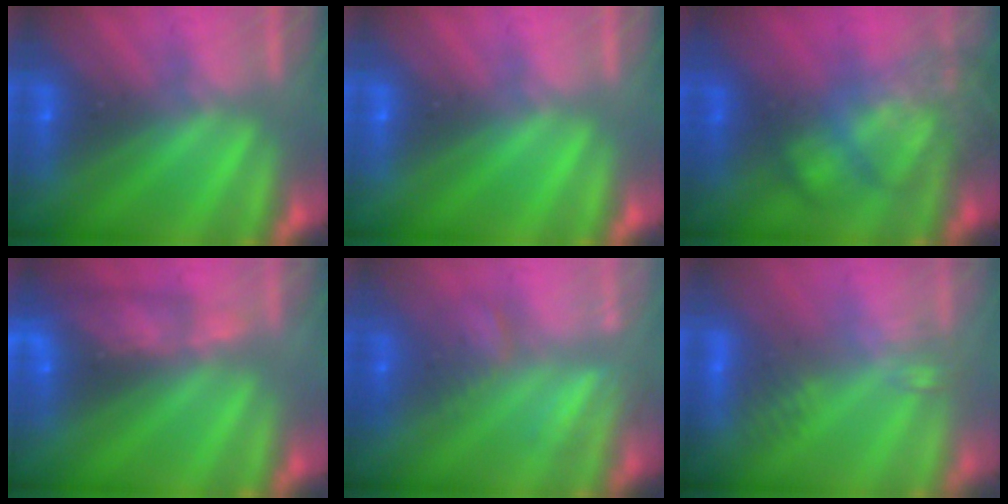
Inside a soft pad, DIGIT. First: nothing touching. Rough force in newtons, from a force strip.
{"total": 0.0}
{"total": 4.1}
{"total": 5.9}
{"total": 2.8}
{"total": 2.6}